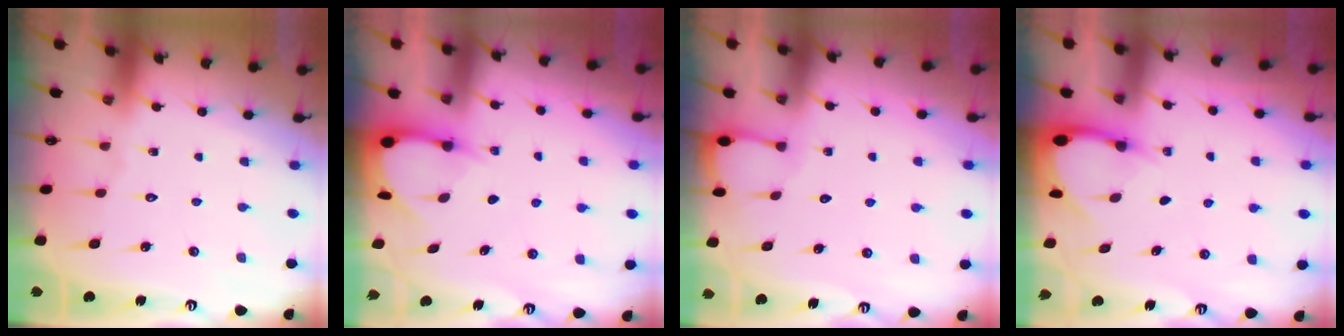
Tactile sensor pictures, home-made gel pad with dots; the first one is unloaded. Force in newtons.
{"total": 3.3, "press": 3.3, "slide": 0.4}
{"total": 1.5, "press": 1.5, "slide": 0.1}
{"total": 3.6, "press": 3.6, "slide": 0.2}